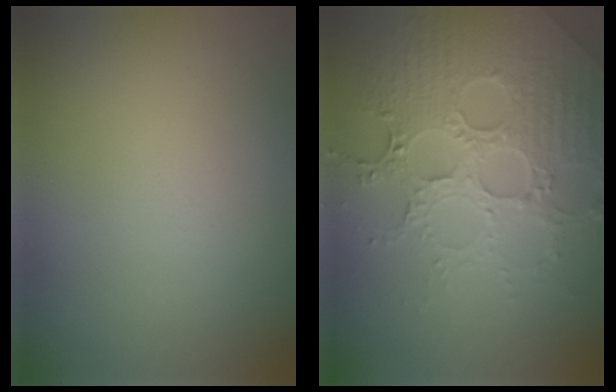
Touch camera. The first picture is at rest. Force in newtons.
{"total": 7.0, "press": 5.4, "slide": 4.6}